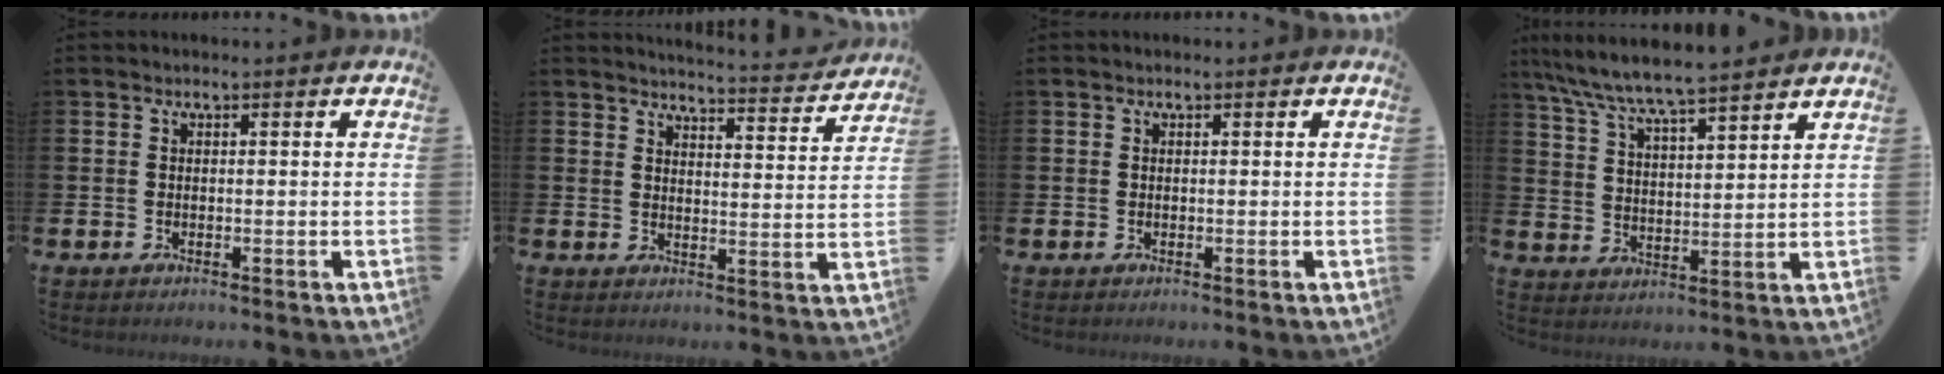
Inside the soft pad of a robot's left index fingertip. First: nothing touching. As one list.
[{"total": 4.6, "force": [4.5, 0.0, 0.5], "torque": [-0.010, -0.039, 0.075]}, {"total": 0.0}, {"total": 7.2, "force": [7.0, 0.3, 1.9], "torque": [-0.067, -0.040, 0.124]}]